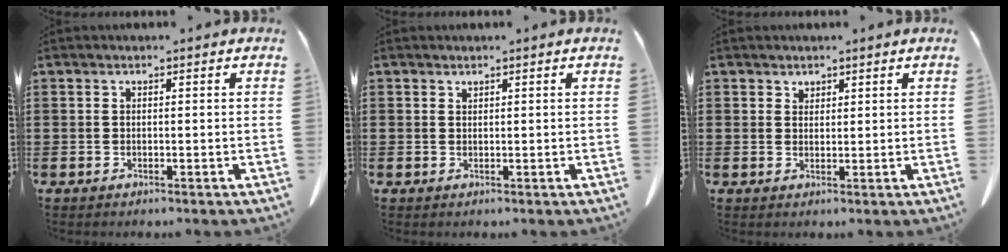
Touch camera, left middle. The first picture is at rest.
{"total": 0.6, "force": [0.6, 0.3, 0.0], "torque": [-0.002, -0.001, 0.012]}
{"total": 1.7, "force": [1.4, 0.9, -0.1], "torque": [-0.001, 0.003, 0.029]}